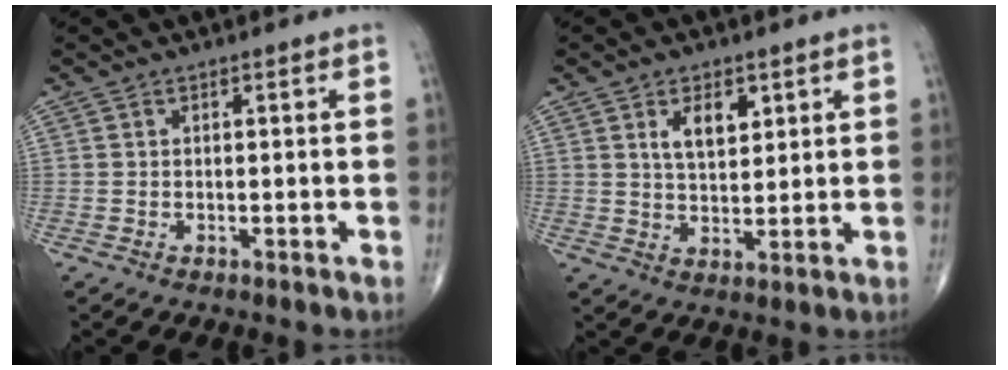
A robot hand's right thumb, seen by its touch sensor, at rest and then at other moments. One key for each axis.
{"total": 6.0, "fx": 2.7, "fy": 3.2, "fz": 4.3, "tx": -0.057, "ty": -0.020, "tz": 0.049}